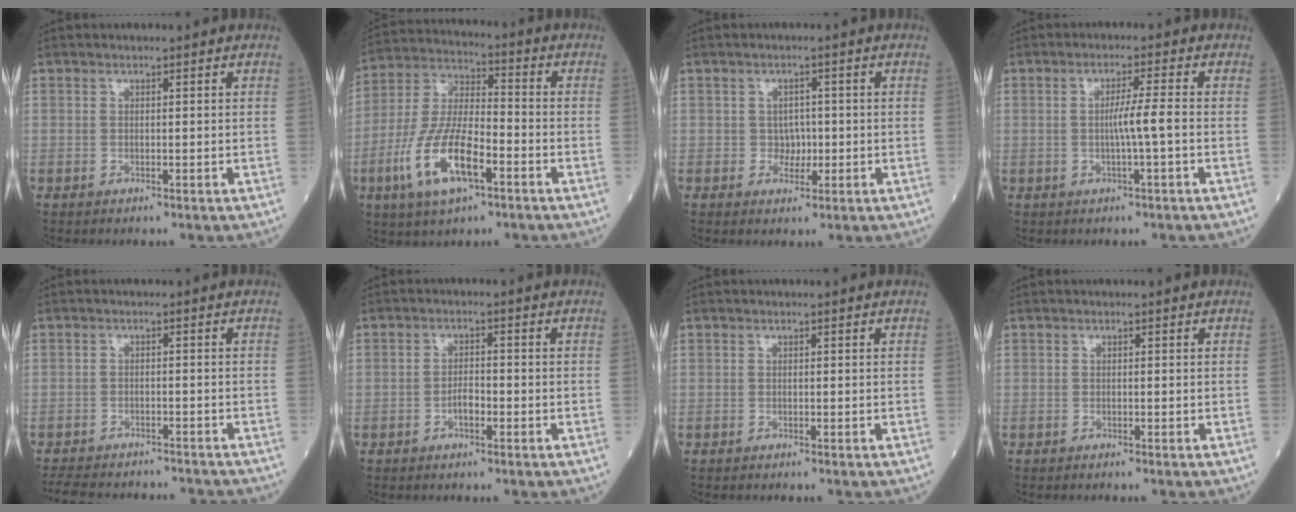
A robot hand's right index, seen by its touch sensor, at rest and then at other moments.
{"total": 13.4, "force": [-5.6, 4.2, 11.4], "torque": [-0.240, -0.004, -0.105]}
{"total": 2.4, "force": [-0.4, 2.1, 1.2], "torque": [-0.005, 0.006, -0.005]}
{"total": 3.7, "force": [-0.6, -0.7, 3.6], "torque": [-0.060, 0.001, -0.012]}
{"total": 12.6, "force": [-11.7, 2.8, 3.8], "torque": [-0.078, 0.000, -0.154]}
{"total": 2.2, "force": [-1.1, 0.8, 1.8], "torque": [-0.023, 0.005, -0.020]}
{"total": 0.6, "force": [-0.5, -0.1, 0.3], "torque": [0.002, 0.001, -0.006]}
{"total": 0.8, "force": [-0.7, -0.1, 0.4], "torque": [-0.001, 0.002, -0.008]}